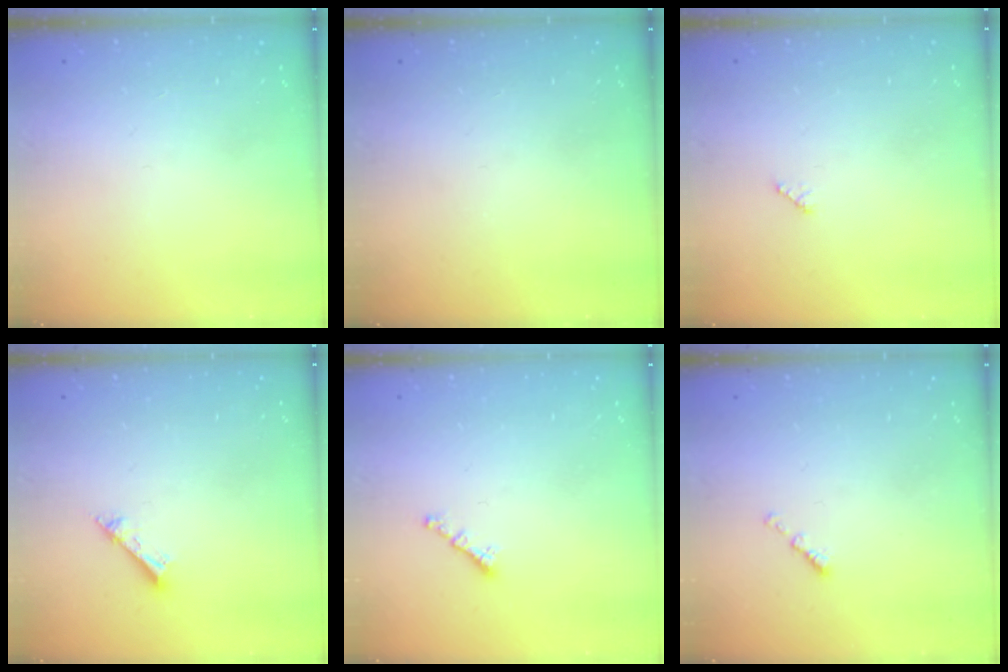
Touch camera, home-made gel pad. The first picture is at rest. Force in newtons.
{"total": 0.0}
{"total": 2.9, "press": 2.9, "slide": 0.4}
{"total": 2.6, "press": 2.6, "slide": 0.1}
{"total": 0.6, "press": 0.5, "slide": 0.4}
{"total": 0.0}